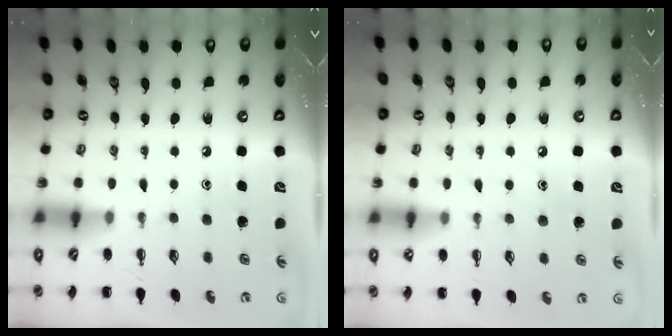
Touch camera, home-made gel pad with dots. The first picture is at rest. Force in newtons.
{"total": 7.1, "press": 6.9, "slide": 1.9}